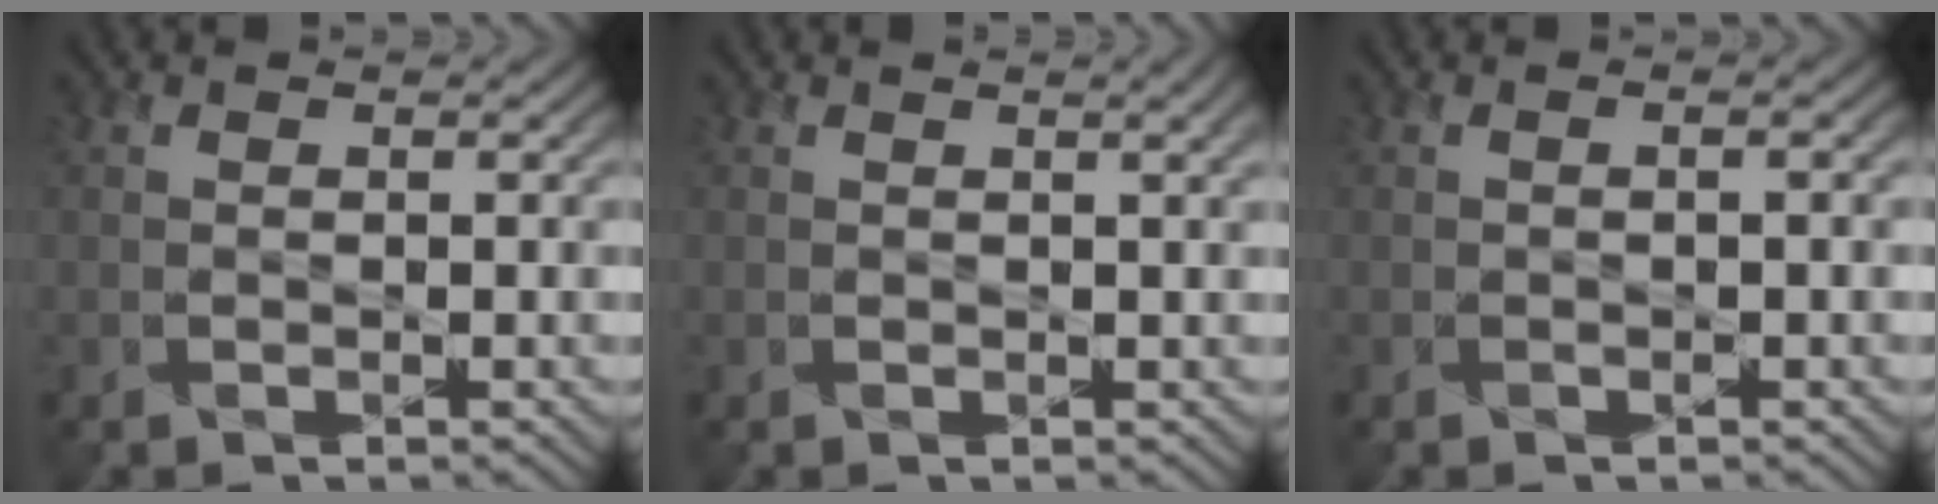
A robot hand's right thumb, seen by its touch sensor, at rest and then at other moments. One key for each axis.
{"total": 1.9, "fx": 0.9, "fy": 0.5, "fz": 1.7, "tx": -0.015, "ty": 0.004, "tz": 0.002}
{"total": 1.2, "fx": -0.1, "fy": 0.4, "fz": 1.2, "tx": -0.014, "ty": 0.004, "tz": -0.002}